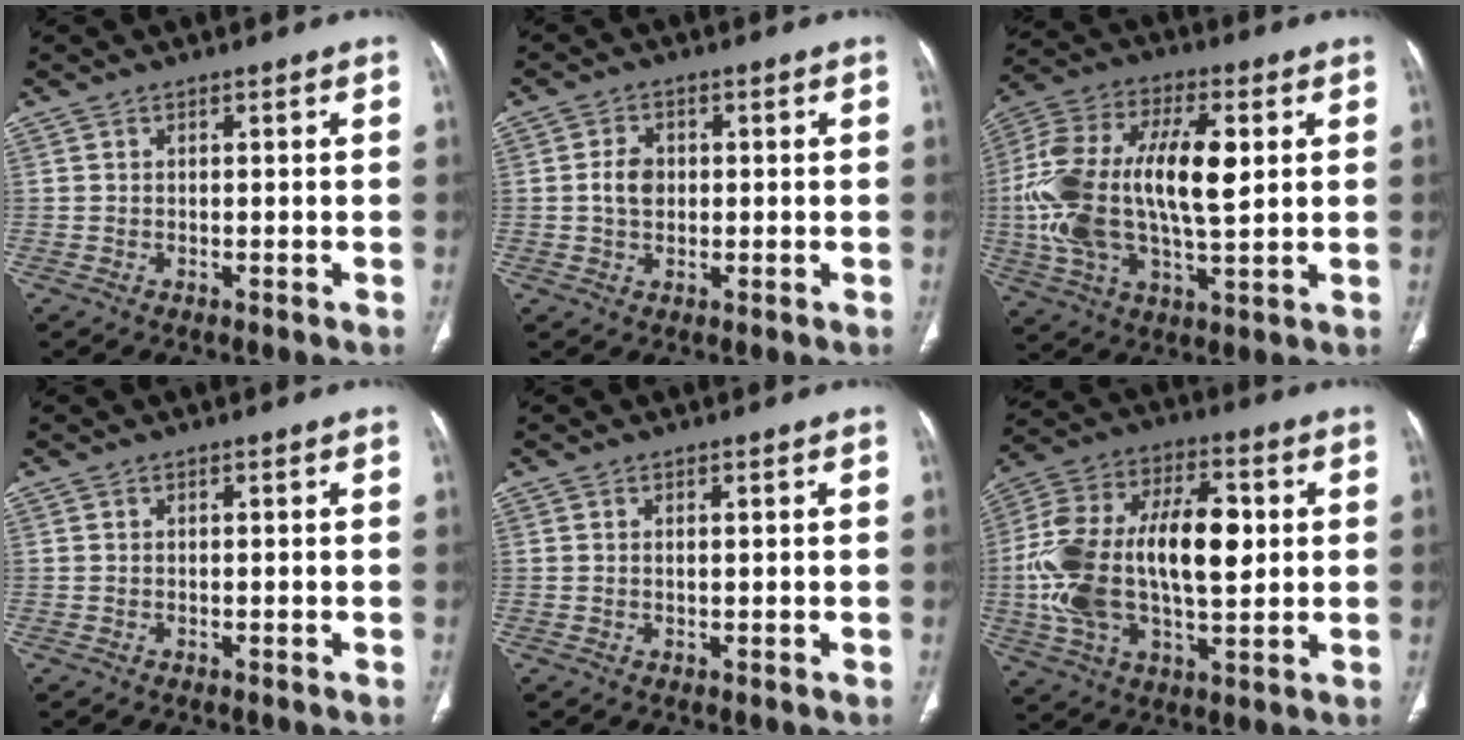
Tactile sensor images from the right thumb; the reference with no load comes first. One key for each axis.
{"total": 4.1, "fx": 0.2, "fy": 3.1, "fz": 2.7, "tx": -0.043, "ty": 0.005, "tz": 0.000}
{"total": 21.9, "fx": 2.1, "fy": 9.9, "fz": 19.4, "tx": -0.395, "ty": 0.012, "tz": 0.031}
{"total": 0.0}
{"total": 0.6, "fx": 0.2, "fy": 0.1, "fz": 0.5, "tx": -0.012, "ty": -0.002, "tz": 0.004}
{"total": 23.3, "fx": 0.9, "fy": 12.0, "fz": 20.0, "tx": -0.382, "ty": 0.018, "tz": 0.014}